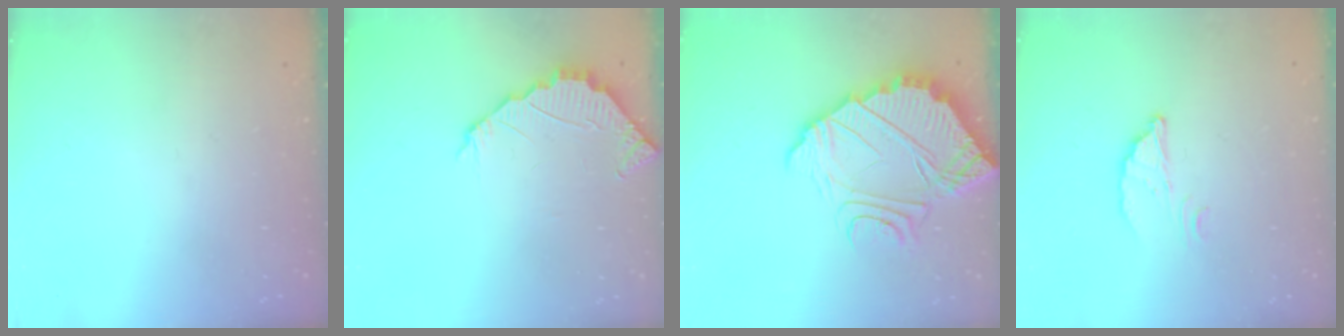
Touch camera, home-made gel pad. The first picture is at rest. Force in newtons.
{"total": 2.4, "press": 2.4, "slide": 0.2}
{"total": 10.2, "press": 10.1, "slide": 0.7}
{"total": 2.8, "press": 2.8, "slide": 0.2}